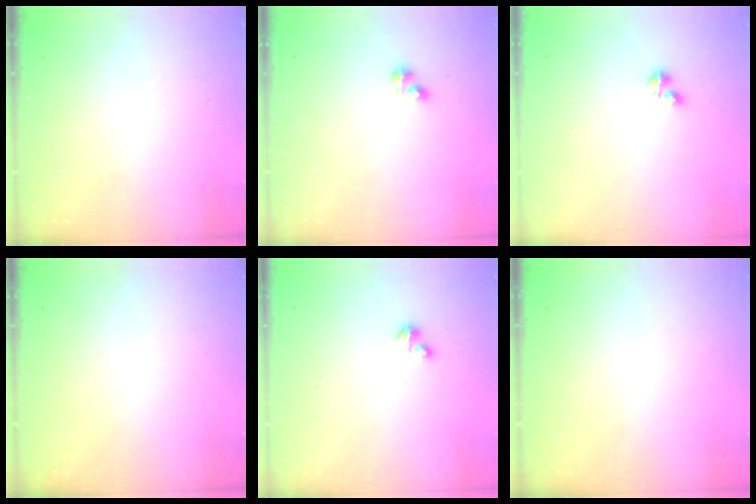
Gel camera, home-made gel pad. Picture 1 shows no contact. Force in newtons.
{"total": 3.6, "press": 3.5, "slide": 0.4}
{"total": 2.4, "press": 2.4, "slide": 0.5}
{"total": 0.0}
{"total": 1.7, "press": 1.7, "slide": 0.2}
{"total": 0.0}